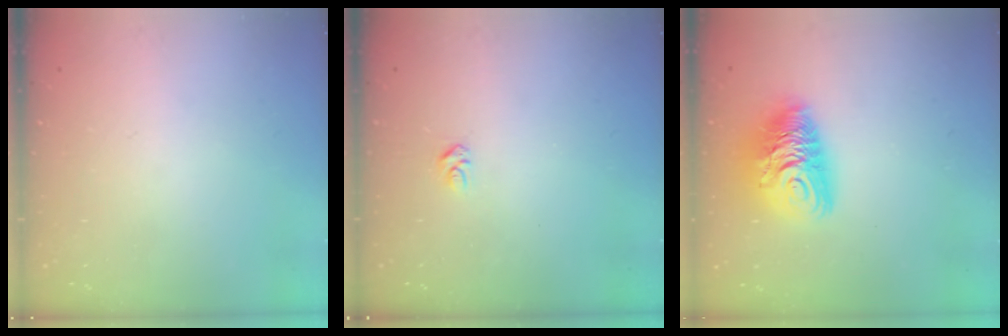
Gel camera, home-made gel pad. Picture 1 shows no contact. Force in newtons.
{"total": 2.8, "press": 2.8, "slide": 0.4}
{"total": 12.7, "press": 12.6, "slide": 1.3}